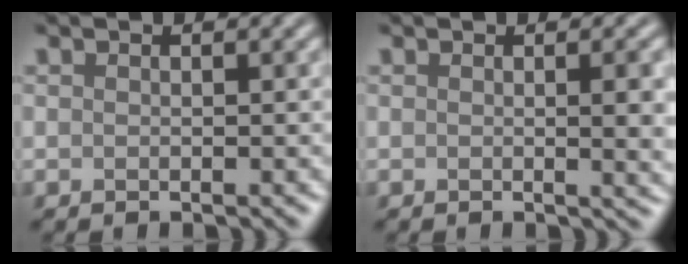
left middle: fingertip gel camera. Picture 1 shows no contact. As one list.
[{"total": 3.2, "force": [0.1, 0.8, 3.1], "torque": [-0.032, 0.000, 0.000]}]